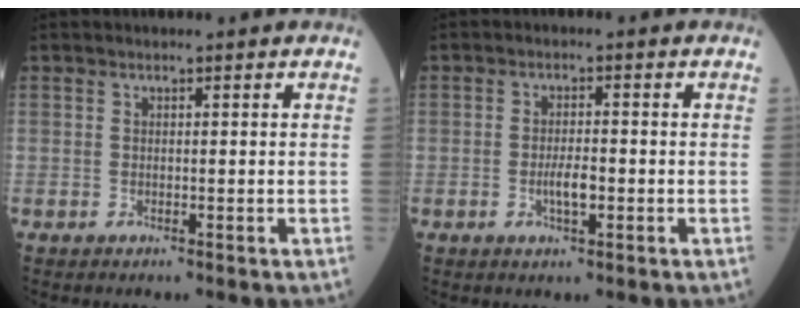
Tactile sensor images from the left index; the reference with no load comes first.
{"total": 2.9, "force": [-0.9, 0.7, 2.7], "torque": [-0.054, 0.000, -0.014]}